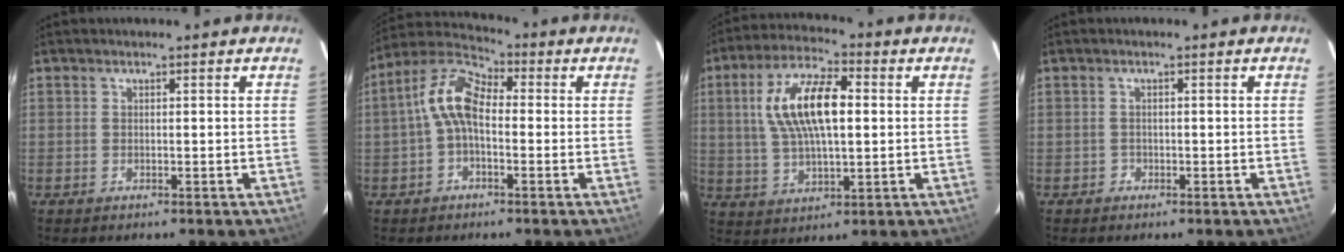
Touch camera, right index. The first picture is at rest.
{"total": 8.8, "force": [-0.7, 4.8, 7.4], "torque": [-0.157, 0.029, -0.020]}
{"total": 14.4, "force": [2.5, 5.9, 12.9], "torque": [-0.249, 0.018, 0.047]}
{"total": 0.9, "force": [-0.6, 0.7, -0.1], "torque": [0.001, 0.004, -0.009]}